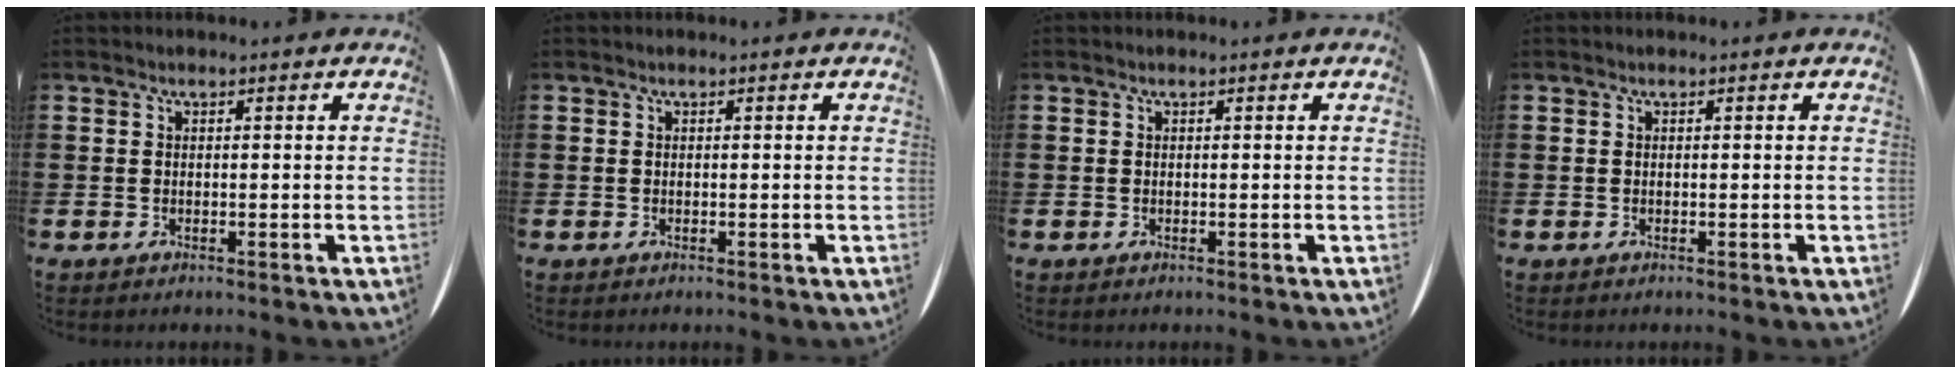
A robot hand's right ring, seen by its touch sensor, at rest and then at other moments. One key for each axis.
{"total": 0.0}
{"total": 0.0}
{"total": 0.0}